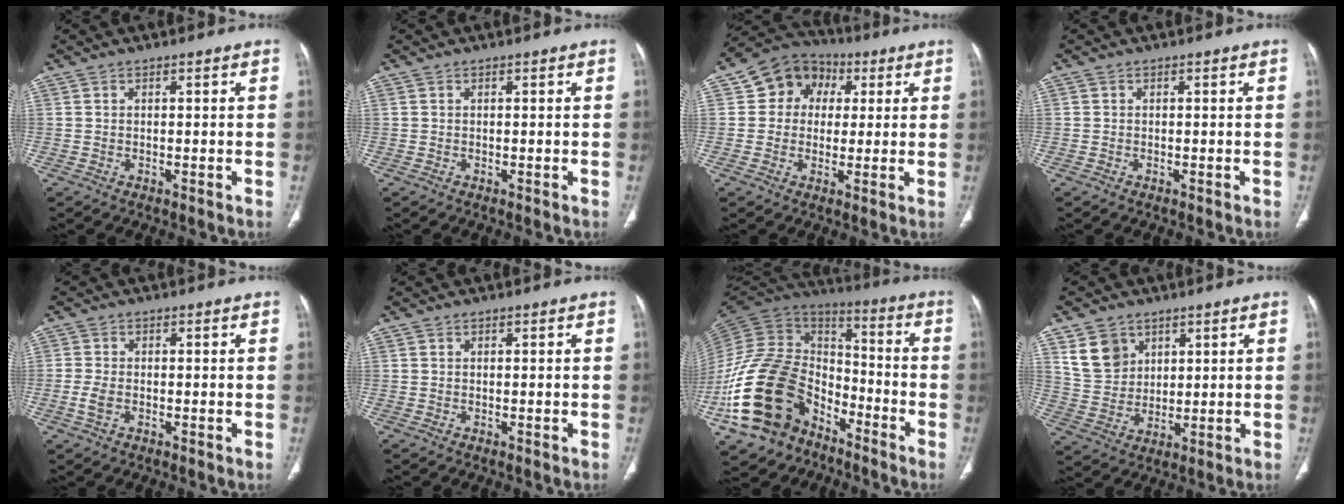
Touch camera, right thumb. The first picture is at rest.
{"total": 0.0}
{"total": 10.0, "force": [2.4, 8.7, 4.2], "torque": [-0.031, 0.011, 0.027]}
{"total": 0.0}
{"total": 2.8, "force": [-0.8, 1.8, 2.0], "torque": [-0.048, 0.005, -0.016]}
{"total": 0.0}
{"total": 25.7, "force": [-13.0, 16.8, 14.5], "torque": [-0.279, 0.077, -0.230]}
{"total": 8.4, "force": [4.4, 6.5, 3.2], "torque": [-0.033, -0.017, 0.096]}